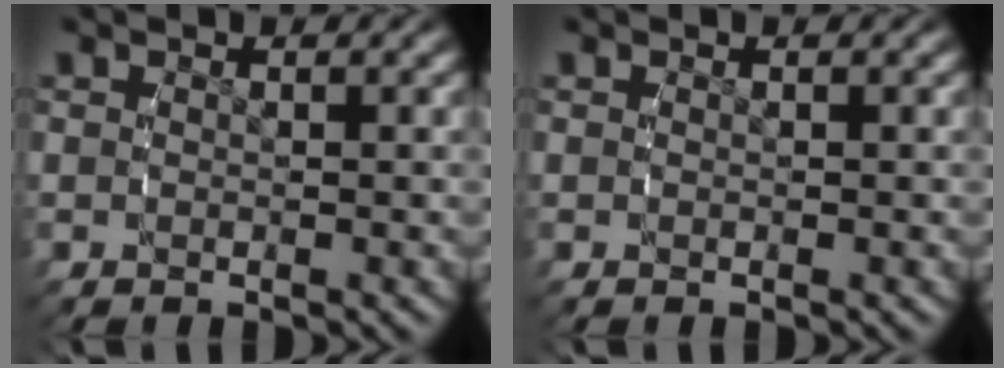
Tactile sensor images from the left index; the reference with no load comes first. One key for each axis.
{"total": 0.0}